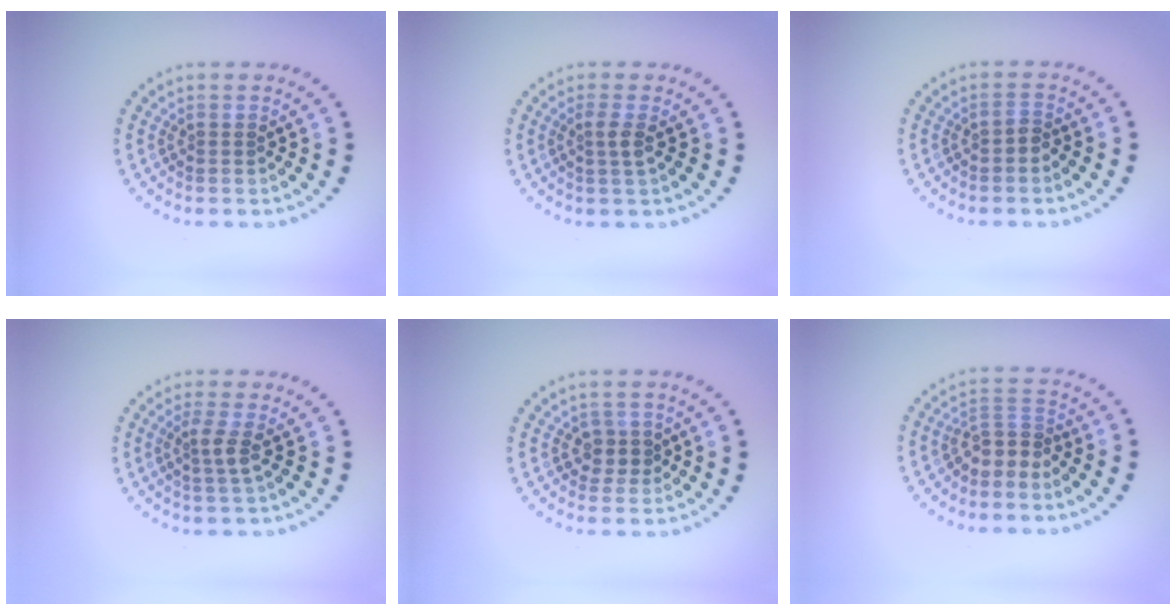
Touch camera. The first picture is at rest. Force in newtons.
{"total": 1.4, "press": 1.1, "slide": 0.9}
{"total": 1.0, "press": 0.8, "slide": 0.7}
{"total": 1.8, "press": 1.3, "slide": 1.2}
{"total": 1.8, "press": 1.4, "slide": 1.1}
{"total": 2.3, "press": 1.7, "slide": 1.5}